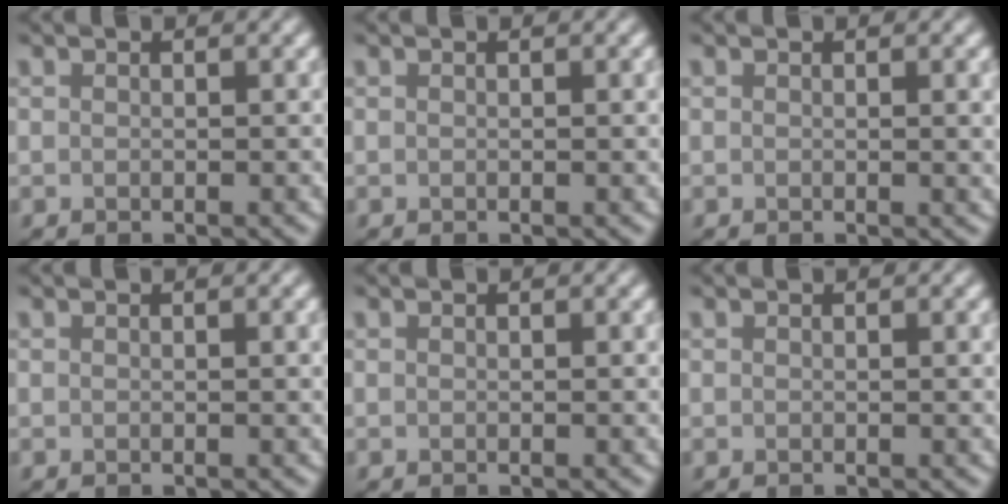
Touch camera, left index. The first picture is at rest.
{"total": 0.5, "force": [0.1, 0.1, 0.5], "torque": [-0.006, 0.002, 0.001]}
{"total": 1.8, "force": [0.2, 0.5, 1.7], "torque": [-0.016, 0.001, 0.000]}
{"total": 0.9, "force": [0.1, 0.2, 0.8], "torque": [-0.009, 0.002, 0.000]}
{"total": 0.0}
{"total": 0.7, "force": [0.1, 0.1, 0.7], "torque": [-0.007, 0.001, 0.000]}